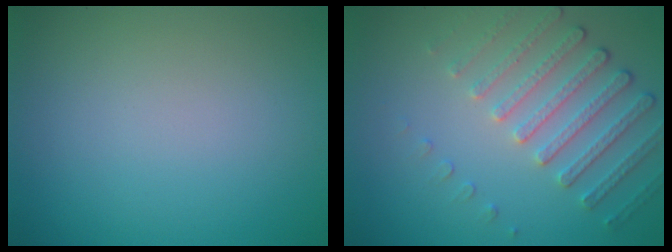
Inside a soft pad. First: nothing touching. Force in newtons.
{"total": 4.5, "press": 3.5, "slide": 2.9}